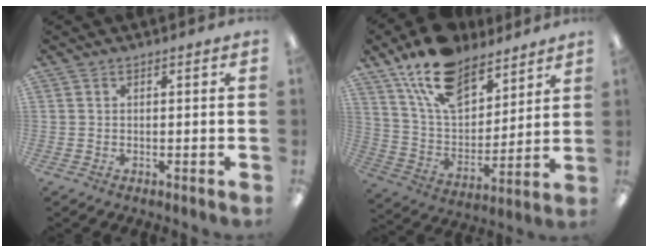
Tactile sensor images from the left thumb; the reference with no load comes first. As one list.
[{"total": 17.9, "force": [13.2, 8.9, 8.2], "torque": [-0.158, -0.070, 0.240]}]